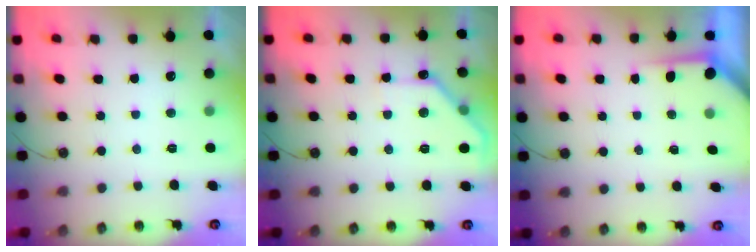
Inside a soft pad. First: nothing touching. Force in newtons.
{"total": 9.5, "press": 9.5, "slide": 0.3}
{"total": 3.3, "press": 3.3, "slide": 0.4}